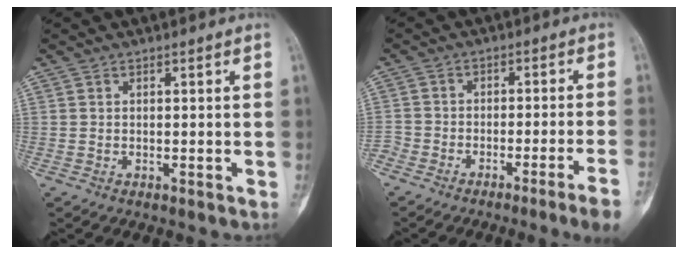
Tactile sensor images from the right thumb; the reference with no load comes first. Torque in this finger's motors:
{"motor_torque": [2.34, 0.93, 1.30, -1.22, 0.38]}